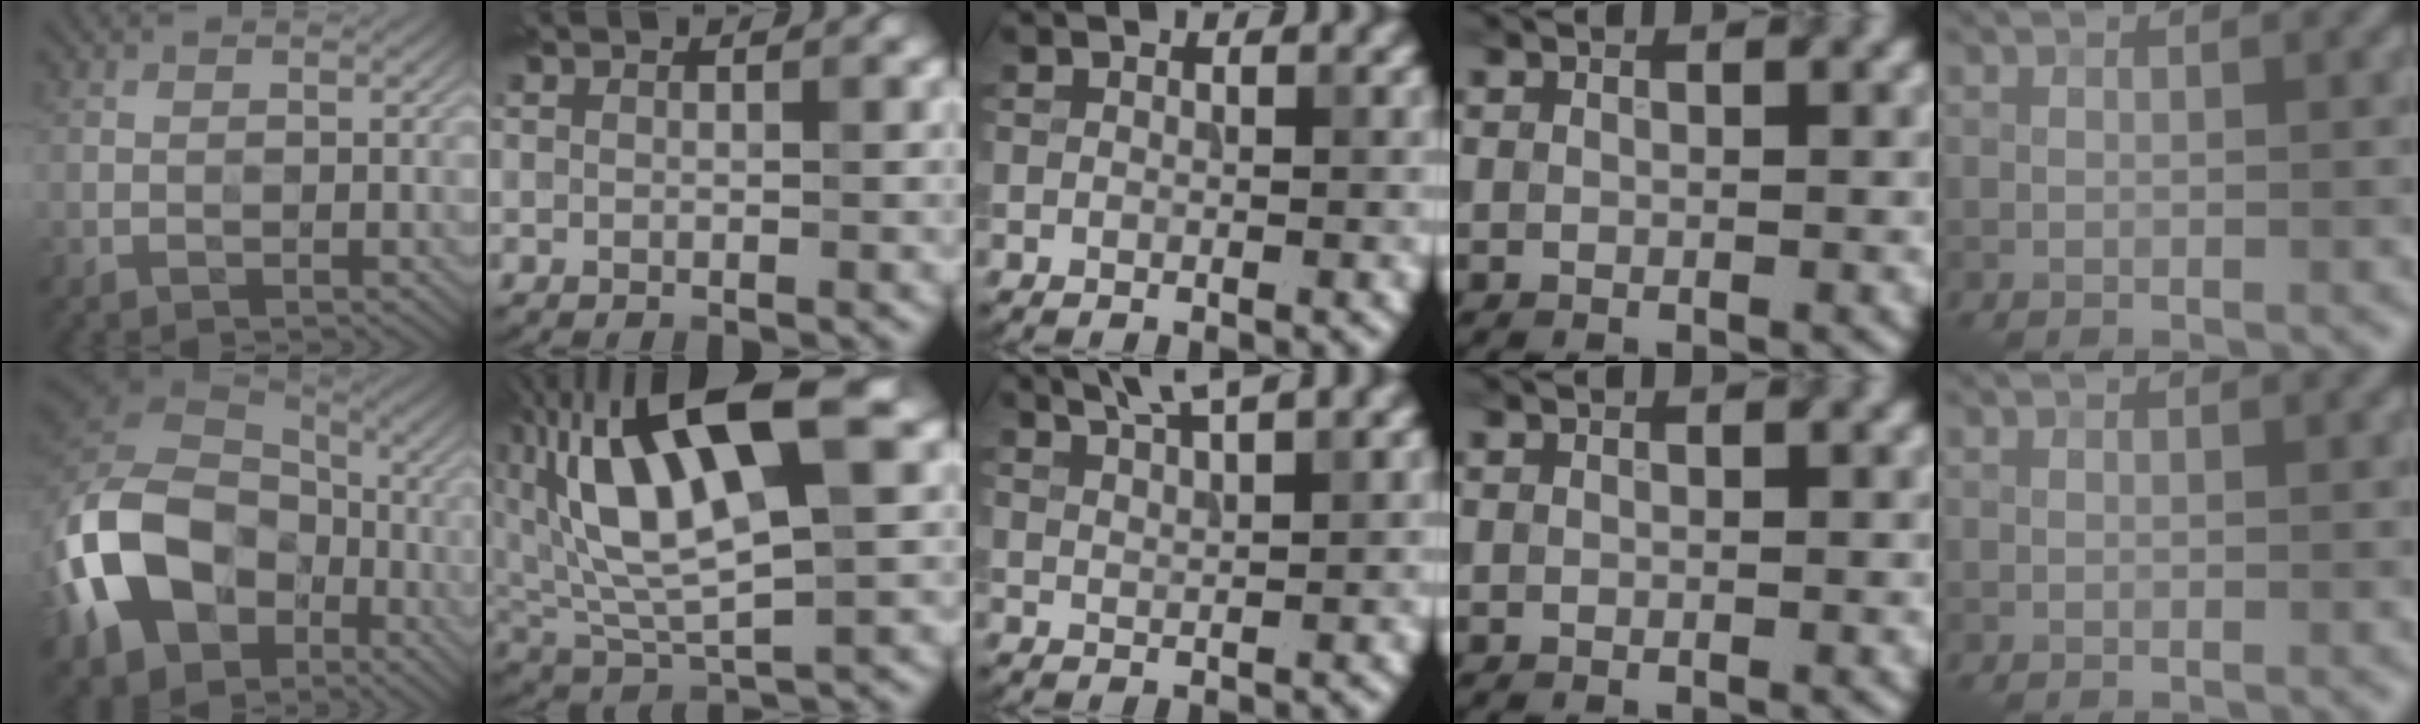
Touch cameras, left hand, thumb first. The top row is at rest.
{"thumb": {"total": 18.0, "force": [-5.5, 13.5, 10.6], "torque": [-0.282, -0.033, -0.102]}, "index": {"total": 12.5, "force": [3.3, 5.0, 11.0], "torque": [-0.209, 0.013, 0.057]}, "middle": {"total": 4.3, "force": [3.3, 1.0, 2.5], "torque": [-0.018, 0.023, 0.029]}}